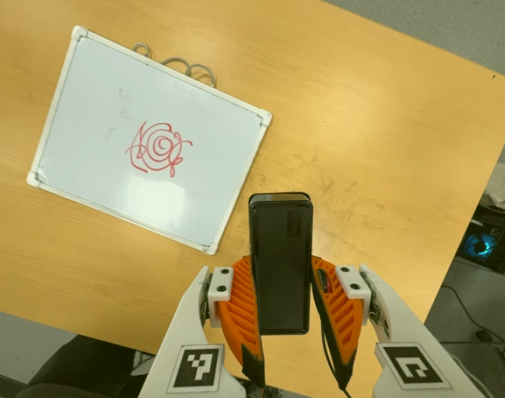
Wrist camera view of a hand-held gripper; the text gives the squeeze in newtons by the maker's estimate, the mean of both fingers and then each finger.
{"total": 4.3, "left": 3.2, "right": 5.4}